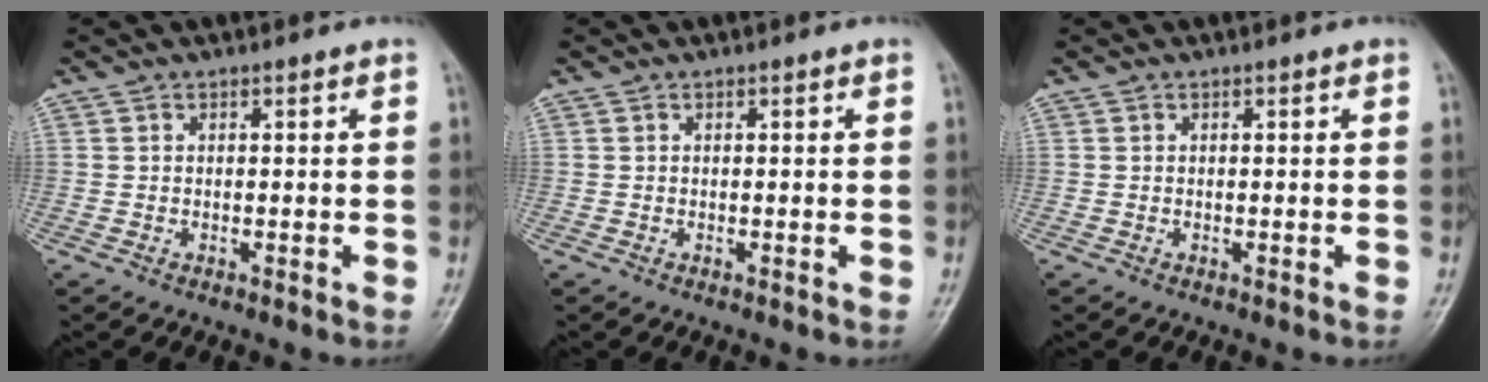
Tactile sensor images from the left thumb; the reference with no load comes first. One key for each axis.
{"total": 0.0}
{"total": 0.0}